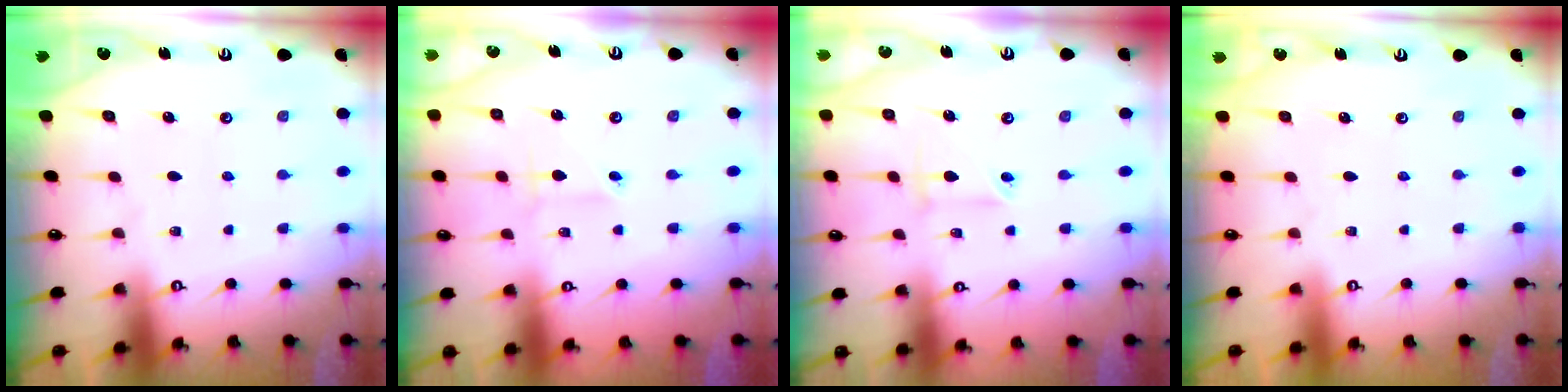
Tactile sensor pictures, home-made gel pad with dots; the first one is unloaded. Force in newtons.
{"total": 2.0, "press": 2.0, "slide": 0.1}
{"total": 3.8, "press": 3.7, "slide": 0.4}
{"total": 0.0}